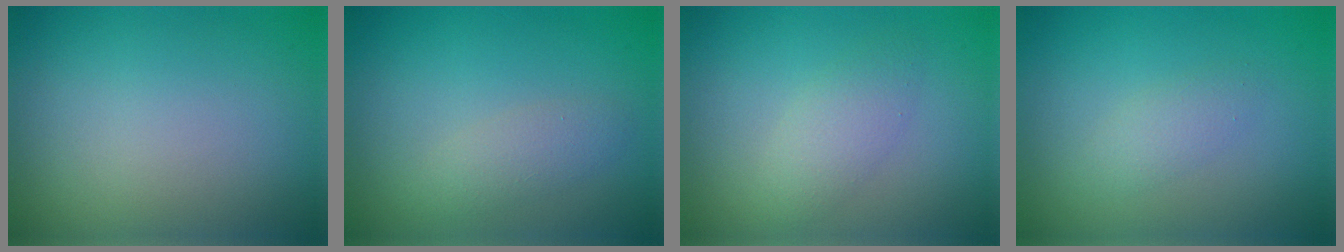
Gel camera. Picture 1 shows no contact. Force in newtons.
{"total": 1.8, "press": 1.8, "slide": 0.2}
{"total": 2.2, "press": 2.2, "slide": 0.0}
{"total": 1.5, "press": 1.5, "slide": 0.1}